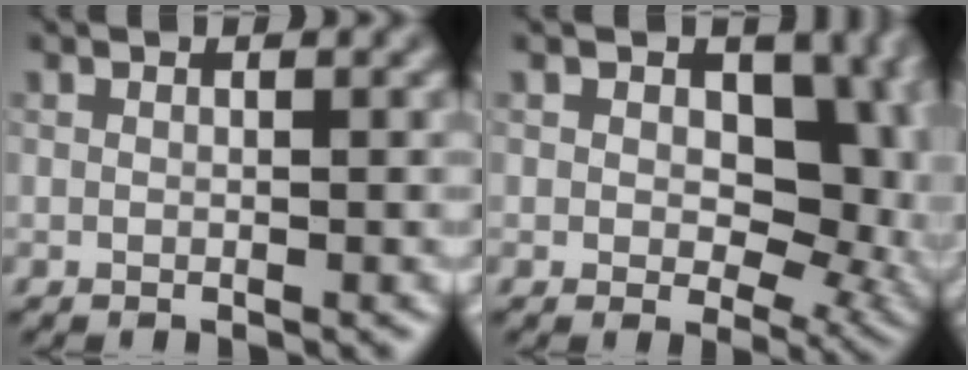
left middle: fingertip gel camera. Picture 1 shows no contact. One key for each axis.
{"total": 9.7, "fx": 1.5, "fy": 6.4, "fz": 7.1, "tx": -0.078, "ty": -0.012, "tz": 0.021}